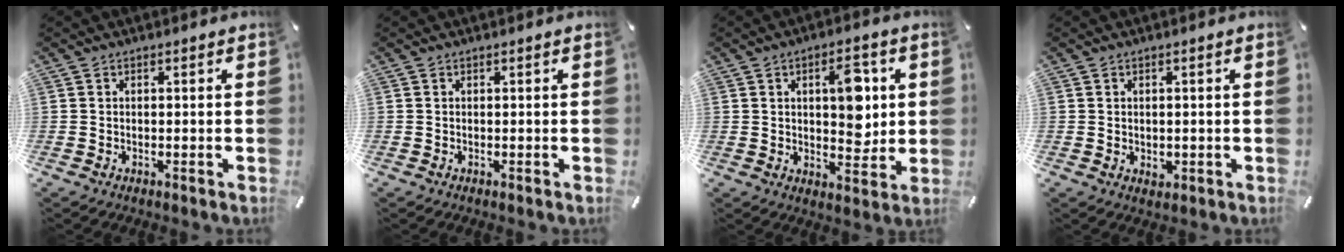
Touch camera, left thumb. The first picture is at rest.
{"total": 0.0}
{"total": 10.8, "force": [2.2, 6.2, 8.5], "torque": [-0.109, -0.003, 0.035]}
{"total": 1.5, "force": [-0.2, 1.3, 0.7], "torque": [-0.006, 0.001, -0.005]}